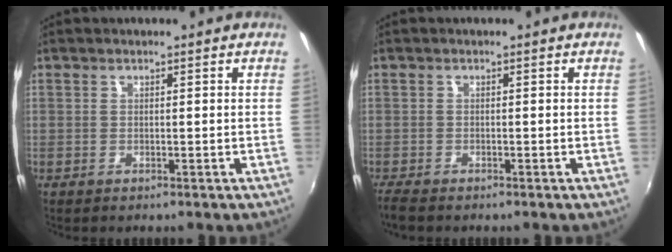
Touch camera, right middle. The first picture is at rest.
{"total": 2.7, "force": [-2.4, 0.6, 1.1], "torque": [-0.027, -0.015, -0.048]}